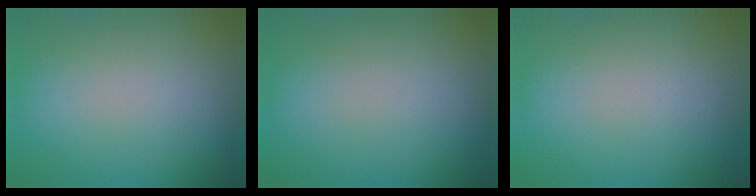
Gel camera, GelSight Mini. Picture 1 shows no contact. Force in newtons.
{"total": 0.0}
{"total": 0.0}